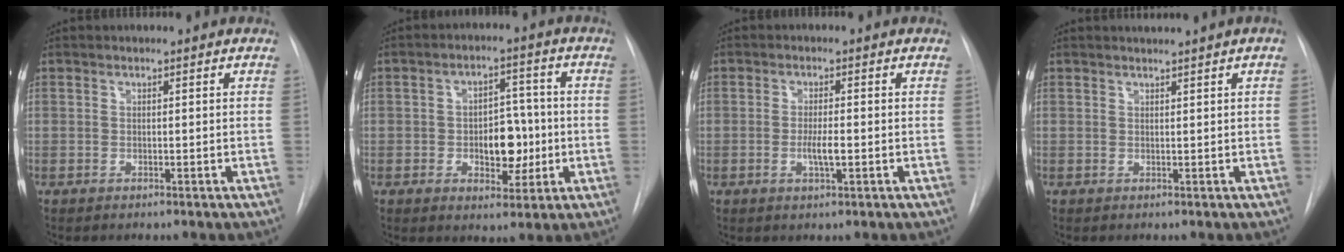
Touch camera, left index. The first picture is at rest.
{"total": 7.4, "force": [-1.1, 4.3, 5.9], "torque": [-0.081, 0.015, -0.010]}
{"total": 2.9, "force": [-0.7, 0.4, 2.8], "torque": [-0.054, -0.002, -0.011]}
{"total": 1.1, "force": [0.9, -0.5, 0.4], "torque": [-0.003, -0.004, 0.018]}